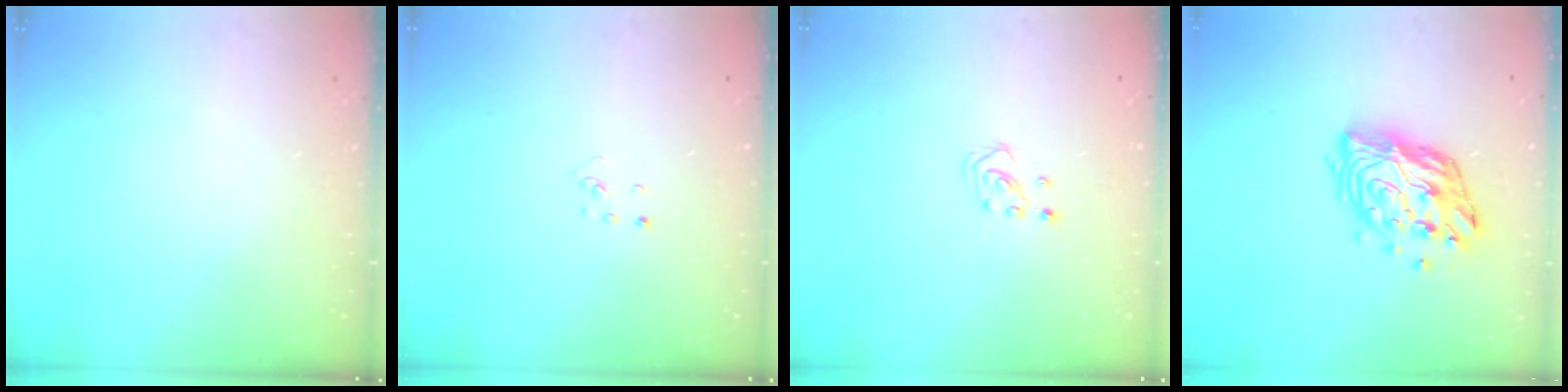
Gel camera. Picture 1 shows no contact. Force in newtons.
{"total": 2.0, "press": 2.0, "slide": 0.3}
{"total": 2.6, "press": 2.6, "slide": 0.3}
{"total": 15.0, "press": 14.9, "slide": 1.6}